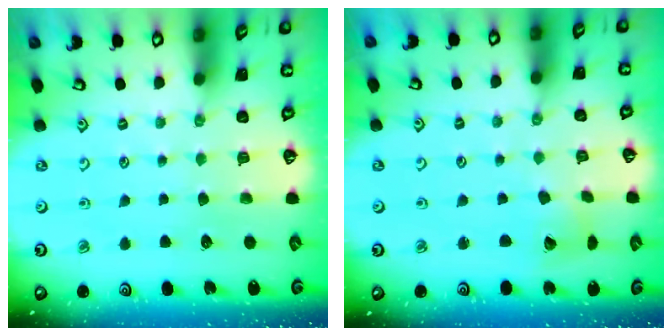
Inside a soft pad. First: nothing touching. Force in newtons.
{"total": 5.6, "press": 5.5, "slide": 0.7}